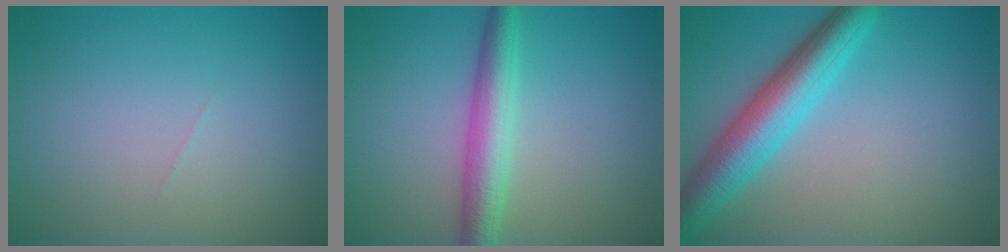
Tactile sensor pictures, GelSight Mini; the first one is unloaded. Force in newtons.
{"total": 4.3, "press": 4.3, "slide": 0.1}
{"total": 6.2, "press": 6.2, "slide": 0.3}